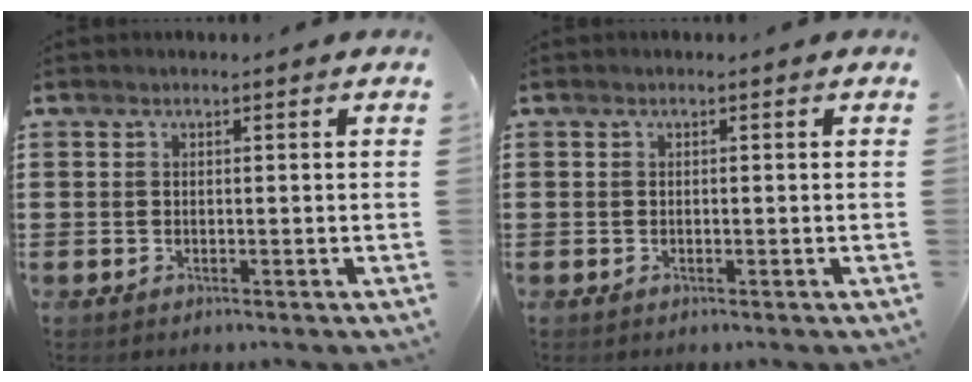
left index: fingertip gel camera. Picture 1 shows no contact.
{"total": 0.0}